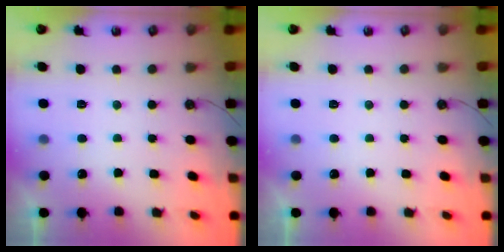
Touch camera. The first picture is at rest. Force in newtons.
{"total": 0.0}